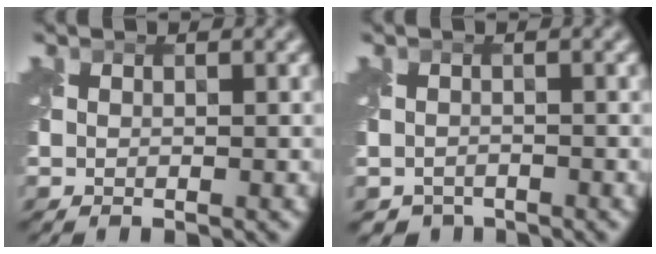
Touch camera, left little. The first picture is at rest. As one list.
[{"total": 1.3, "force": [-1.0, 0.7, -0.4], "torque": [0.016, 0.003, -0.018]}]